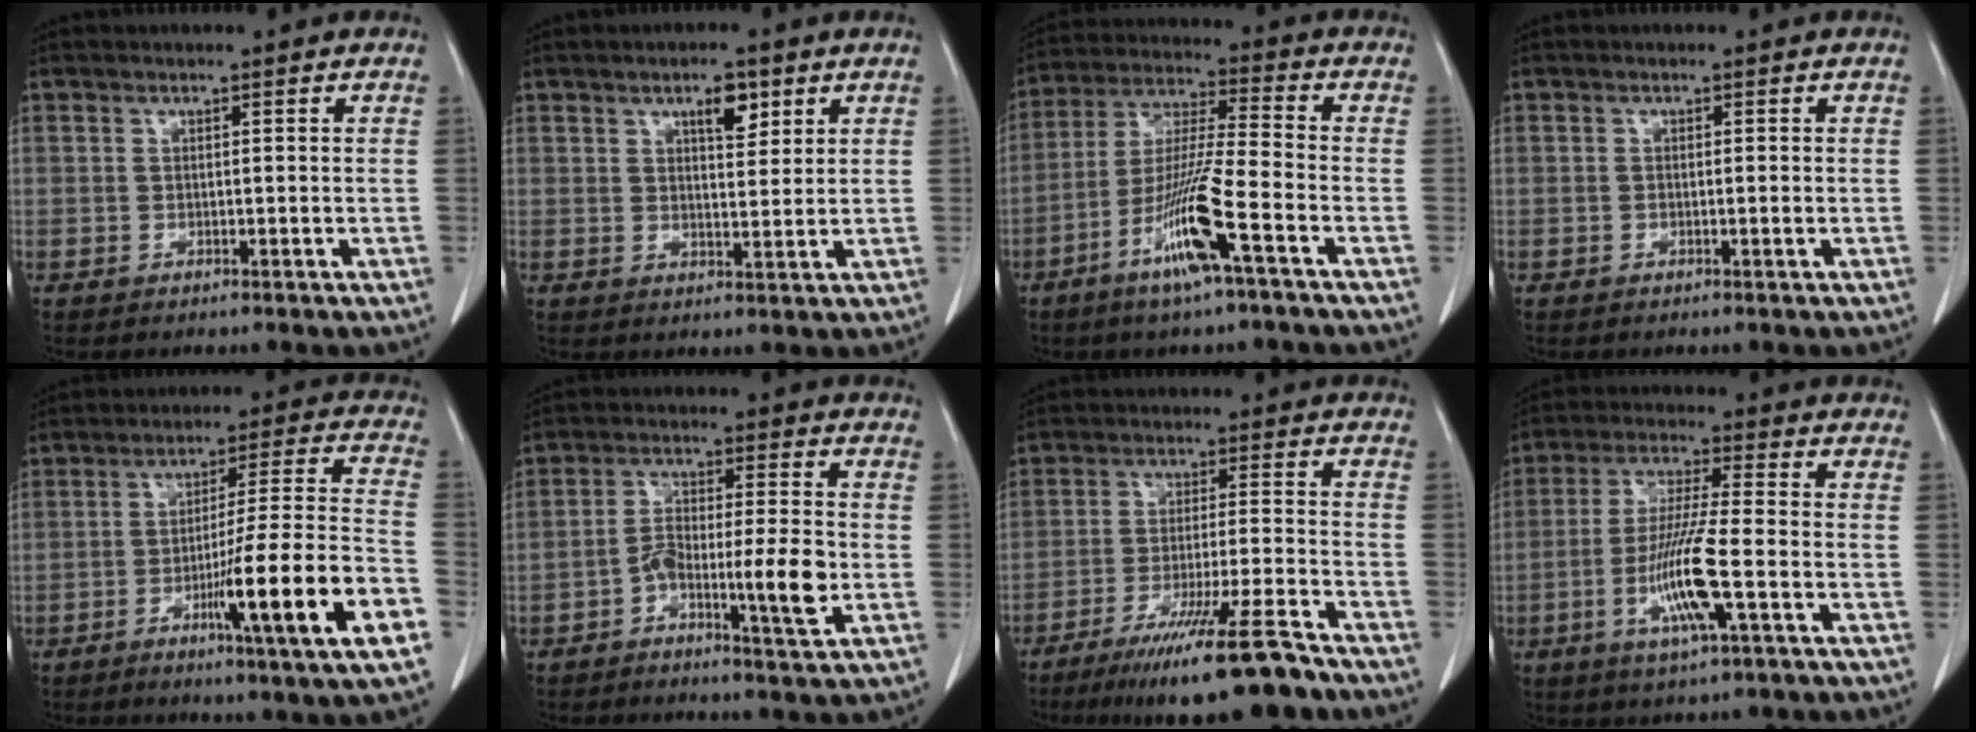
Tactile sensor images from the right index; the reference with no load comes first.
{"total": 4.5, "force": [2.5, 1.6, 3.3], "torque": [-0.051, -0.001, 0.040]}
{"total": 12.1, "force": [-5.9, -0.3, 10.6], "torque": [-0.212, -0.011, -0.115]}
{"total": 0.5, "force": [-0.2, 0.0, 0.5], "torque": [-0.008, -0.001, -0.001]}
{"total": 17.3, "force": [-6.9, -0.8, 15.9], "torque": [-0.233, -0.009, -0.105]}
{"total": 8.3, "force": [-2.9, 1.1, 7.7], "torque": [-0.140, 0.012, -0.050]}
{"total": 15.8, "force": [-11.9, 0.1, 10.4], "torque": [-0.158, -0.033, -0.193]}
{"total": 10.9, "force": [-3.6, 0.3, 10.3], "torque": [-0.205, -0.013, -0.071]}